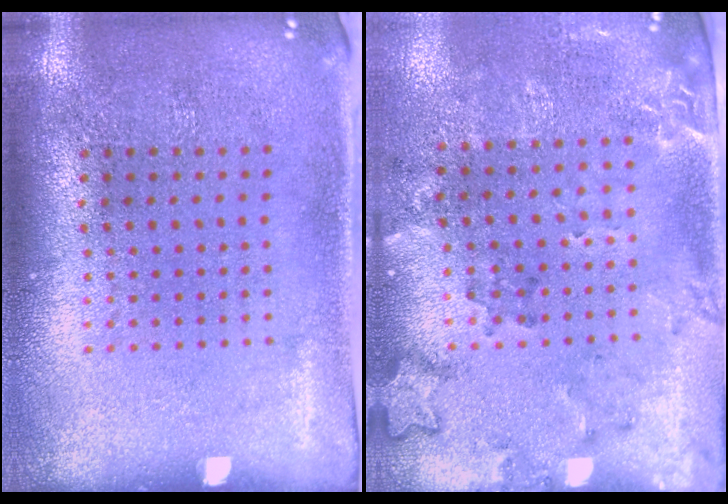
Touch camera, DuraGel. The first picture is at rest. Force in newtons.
{"total": 1.9, "press": 1.6, "slide": 1.1}